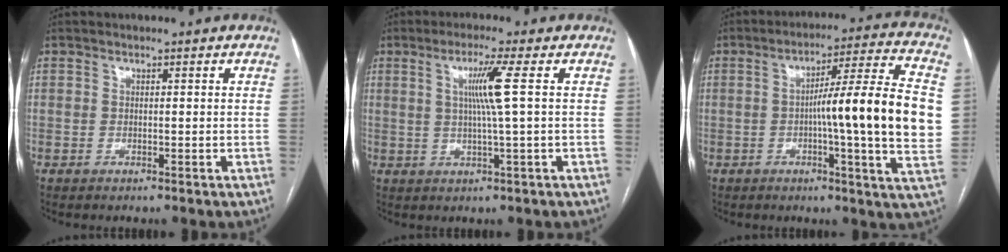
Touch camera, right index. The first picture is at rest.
{"total": 5.7, "force": [1.2, -1.4, 5.4], "torque": [-0.103, -0.001, 0.024]}
{"total": 17.6, "force": [-0.1, -0.3, 17.6], "torque": [-0.248, 0.010, -0.010]}